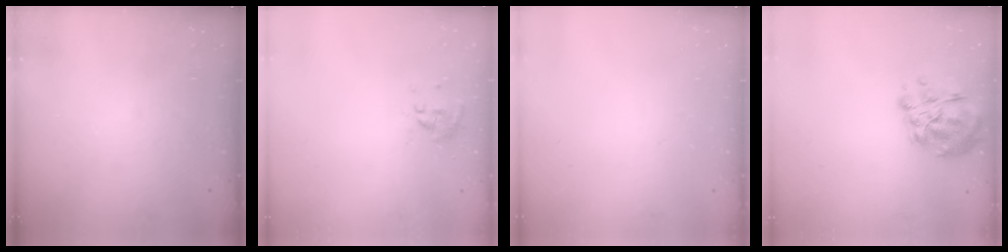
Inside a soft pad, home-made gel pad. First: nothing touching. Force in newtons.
{"total": 0.0}
{"total": 0.0}
{"total": 12.2, "press": 11.9, "slide": 2.6}